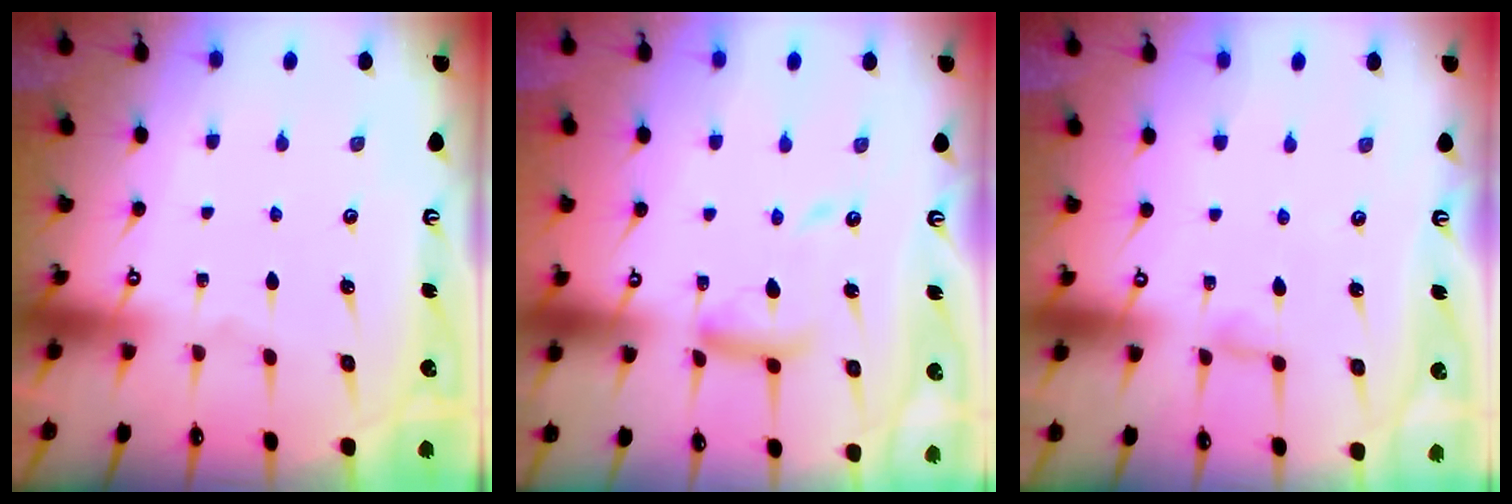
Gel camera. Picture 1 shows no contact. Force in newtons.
{"total": 12.1, "press": 12.1, "slide": 1.1}
{"total": 4.4, "press": 4.4, "slide": 0.6}